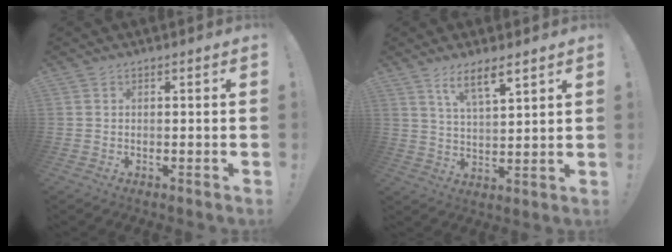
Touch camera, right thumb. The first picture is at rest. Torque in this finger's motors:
{"motor_torque": [0.00, 0.03, 0.05, 0.07, 0.20]}